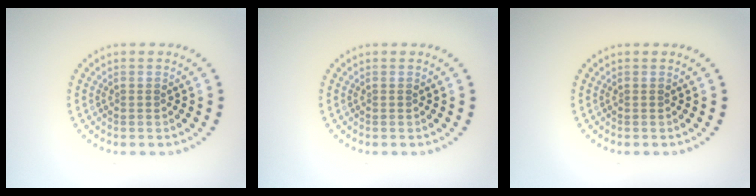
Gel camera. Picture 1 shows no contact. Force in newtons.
{"total": 0.0}
{"total": 0.0}